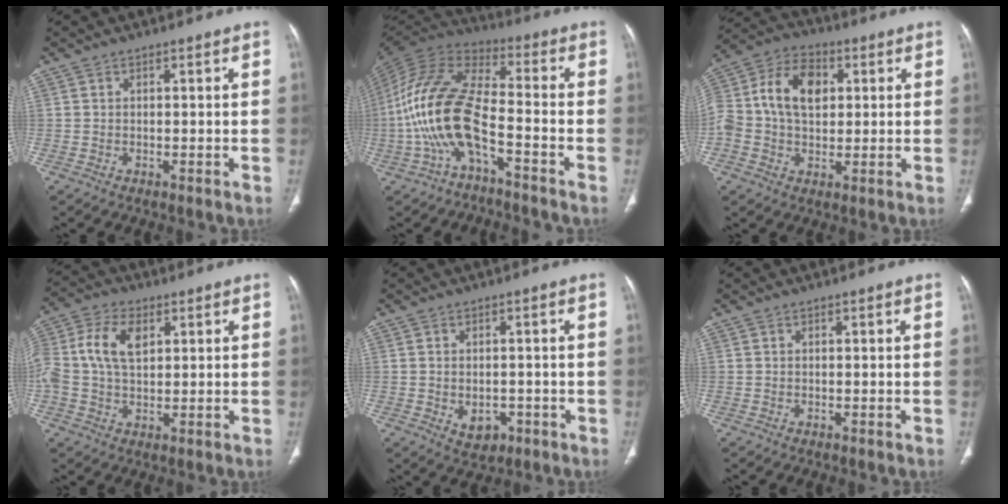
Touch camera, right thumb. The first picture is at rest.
{"total": 15.3, "force": [-5.3, 6.2, 13.0], "torque": [-0.274, 0.066, -0.106]}
{"total": 13.9, "force": [2.0, 9.8, 9.7], "torque": [-0.172, 0.022, 0.028]}
{"total": 11.4, "force": [2.6, 7.1, 8.4], "torque": [-0.189, 0.011, 0.047]}
{"total": 4.1, "force": [-1.2, 3.0, 2.5], "torque": [-0.022, 0.006, -0.006]}
{"total": 0.0}